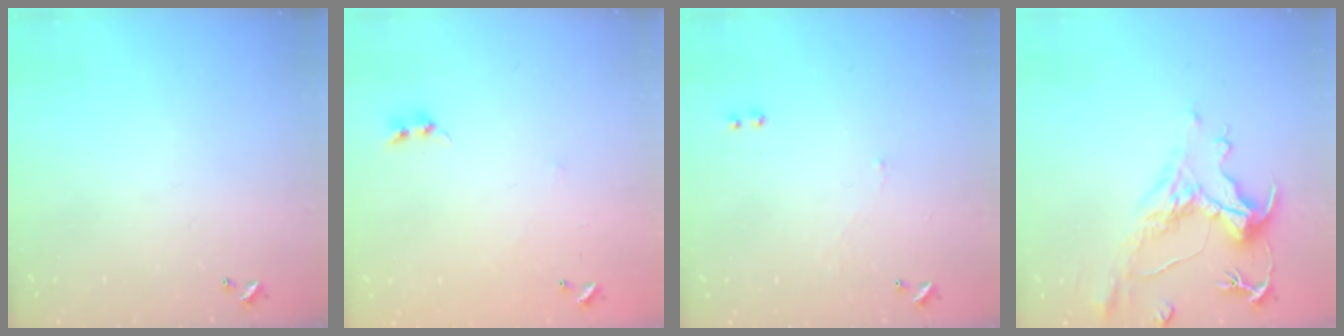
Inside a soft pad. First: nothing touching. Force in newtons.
{"total": 6.5, "press": 6.5, "slide": 0.3}
{"total": 2.0, "press": 1.9, "slide": 0.7}
{"total": 1.5, "press": 0.3, "slide": 1.5}